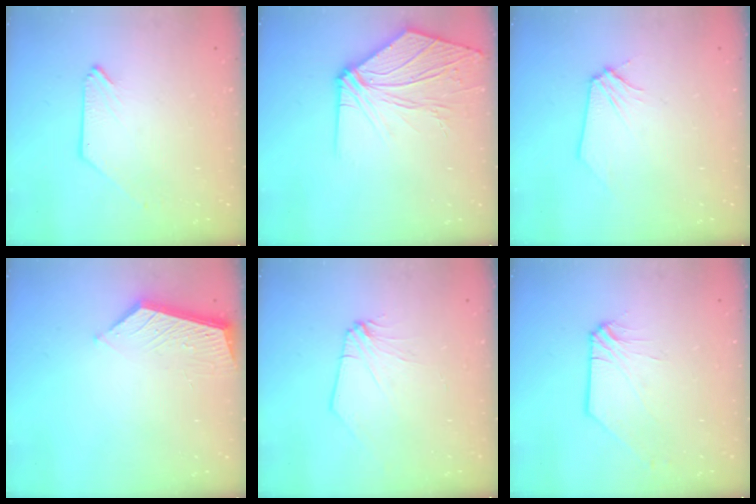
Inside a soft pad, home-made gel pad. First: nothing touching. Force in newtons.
{"total": 10.6, "press": 10.6, "slide": 0.7}
{"total": 0.0}
{"total": 6.1, "press": 6.1, "slide": 0.2}
{"total": 2.1, "press": 2.1, "slide": 0.2}
{"total": 1.0, "press": 0.9, "slide": 0.2}